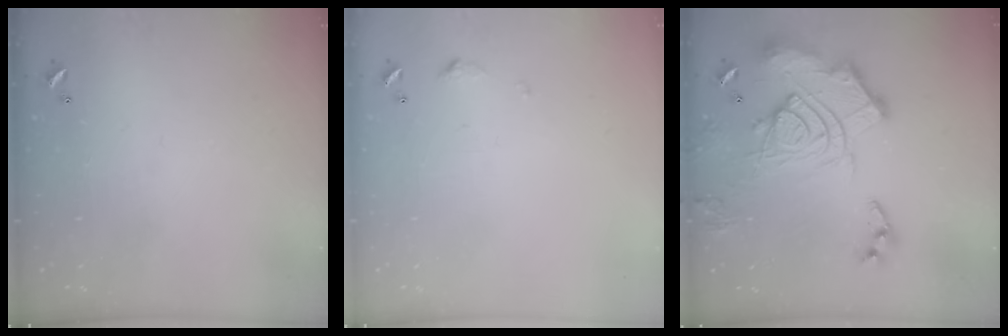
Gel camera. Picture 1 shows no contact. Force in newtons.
{"total": 5.0, "press": 4.9, "slide": 0.8}
{"total": 20.2, "press": 20.0, "slide": 2.4}